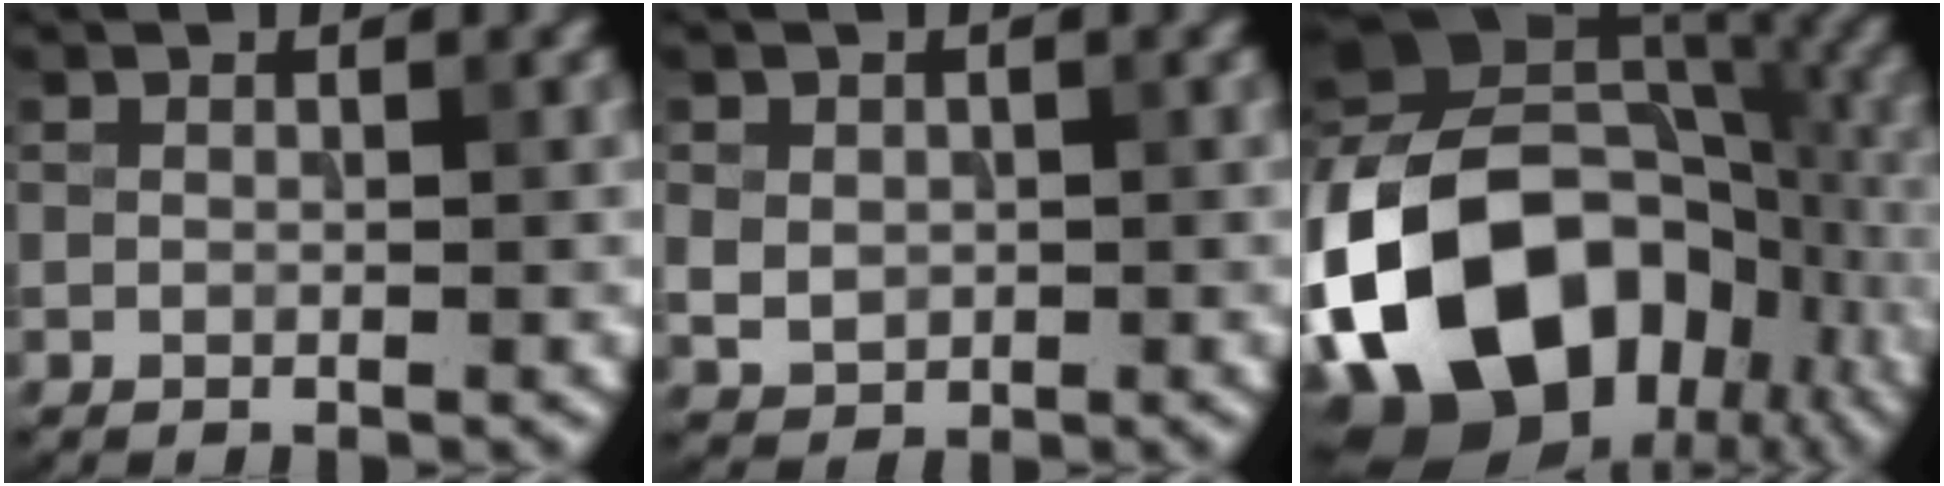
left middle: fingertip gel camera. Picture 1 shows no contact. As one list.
[{"total": 2.3, "force": [0.0, 2.0, 1.2], "torque": [-0.024, -0.004, 0.003]}, {"total": 18.6, "force": [-6.1, 12.5, 12.3], "torque": [-0.240, 0.003, -0.115]}]